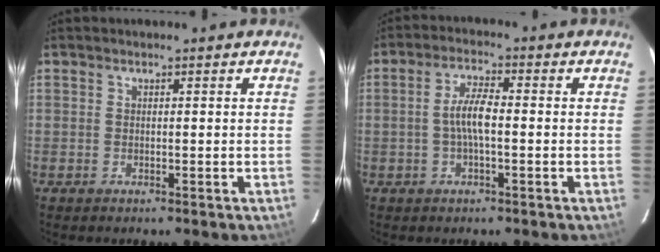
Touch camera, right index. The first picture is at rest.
{"total": 5.1, "force": [-0.7, 1.2, 4.9], "torque": [-0.097, 0.008, -0.013]}